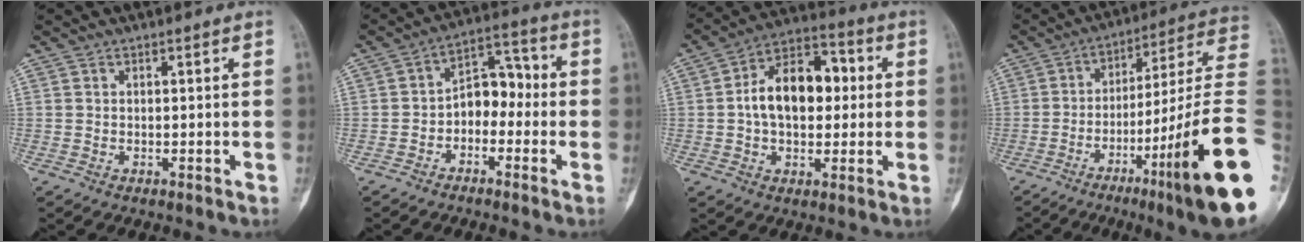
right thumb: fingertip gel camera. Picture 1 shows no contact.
{"total": 7.9, "force": [-1.9, 5.5, 5.4], "torque": [-0.051, 0.048, -0.046]}
{"total": 14.6, "force": [1.0, 9.1, 11.3], "torque": [-0.155, 0.032, 0.007]}
{"total": 24.7, "force": [-7.7, 1.6, 23.4], "torque": [-0.302, 0.038, -0.116]}